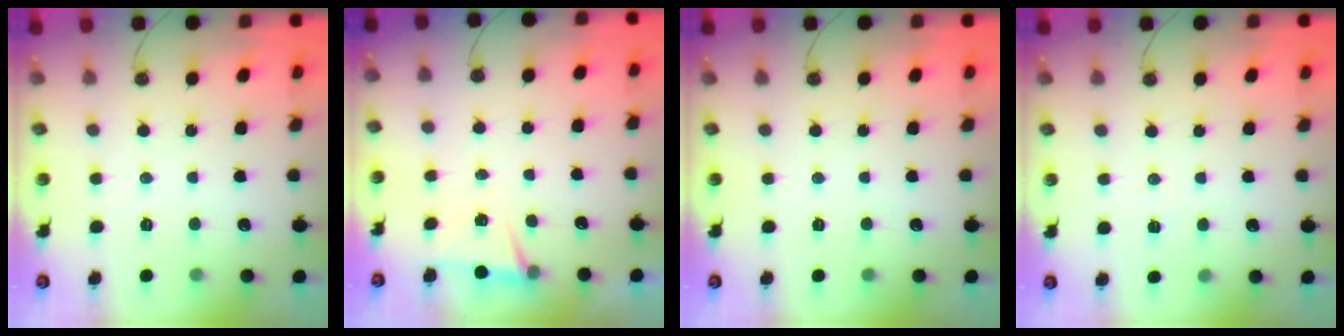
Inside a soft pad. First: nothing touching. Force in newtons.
{"total": 5.4, "press": 3.2, "slide": 4.3}
{"total": 0.0}
{"total": 4.3, "press": 3.2, "slide": 2.8}